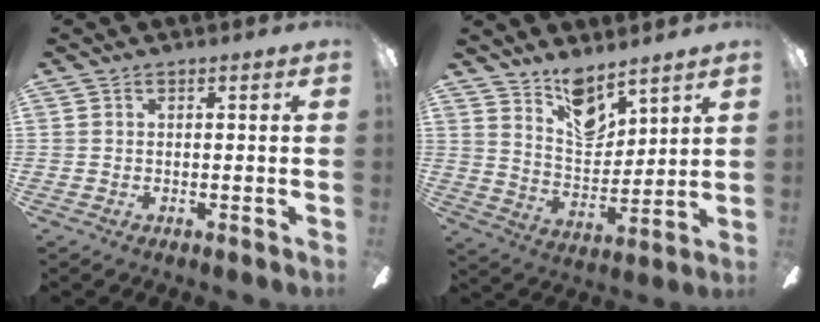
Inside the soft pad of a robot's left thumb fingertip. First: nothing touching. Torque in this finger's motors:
{"motor_torque": [1.20, 0.25, 0.71, -0.86, 0.25]}